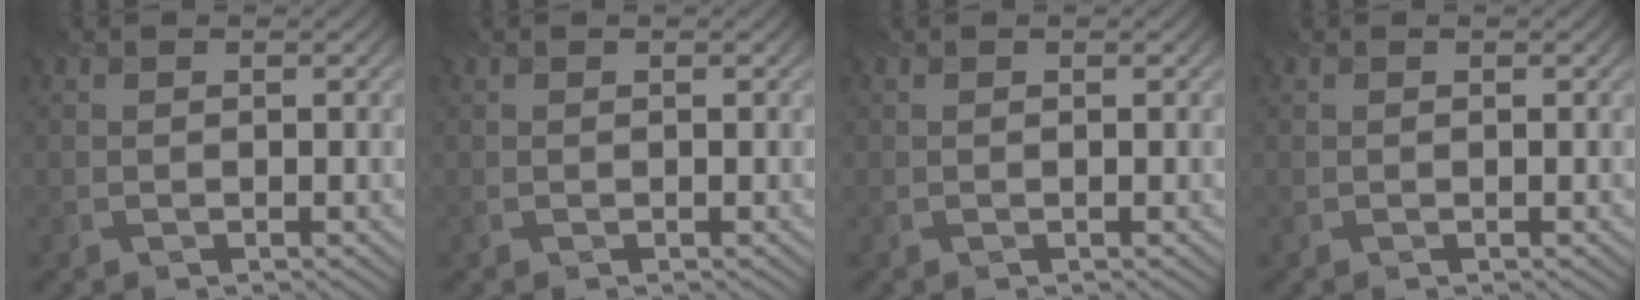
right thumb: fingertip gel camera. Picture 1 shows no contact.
{"total": 0.0}
{"total": 0.0}
{"total": 0.0}